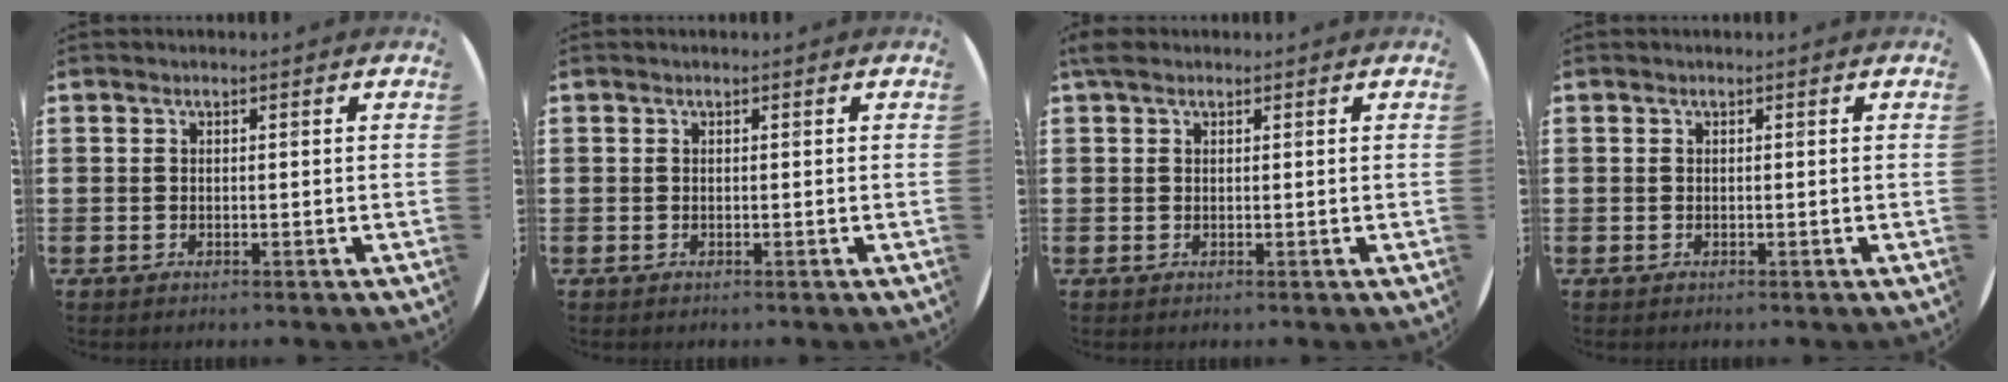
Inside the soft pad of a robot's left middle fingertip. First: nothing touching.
{"total": 0.0}
{"total": 1.2, "force": [0.9, 0.6, 0.5], "torque": [-0.004, 0.002, 0.015]}
{"total": 0.0}